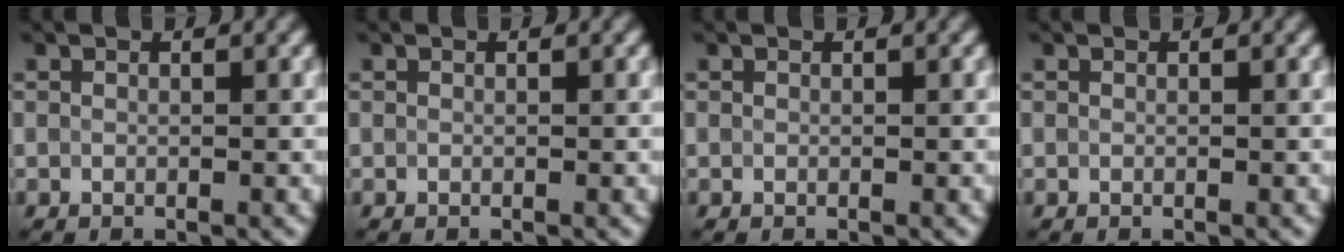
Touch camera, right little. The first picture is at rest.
{"total": 0.0}
{"total": 0.0}
{"total": 0.0}